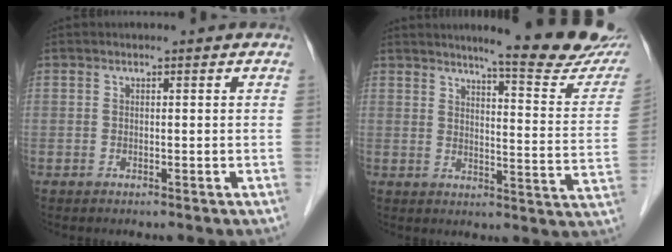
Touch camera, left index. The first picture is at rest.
{"total": 16.3, "force": [14.3, 0.5, 7.8], "torque": [-0.093, -0.067, 0.163]}